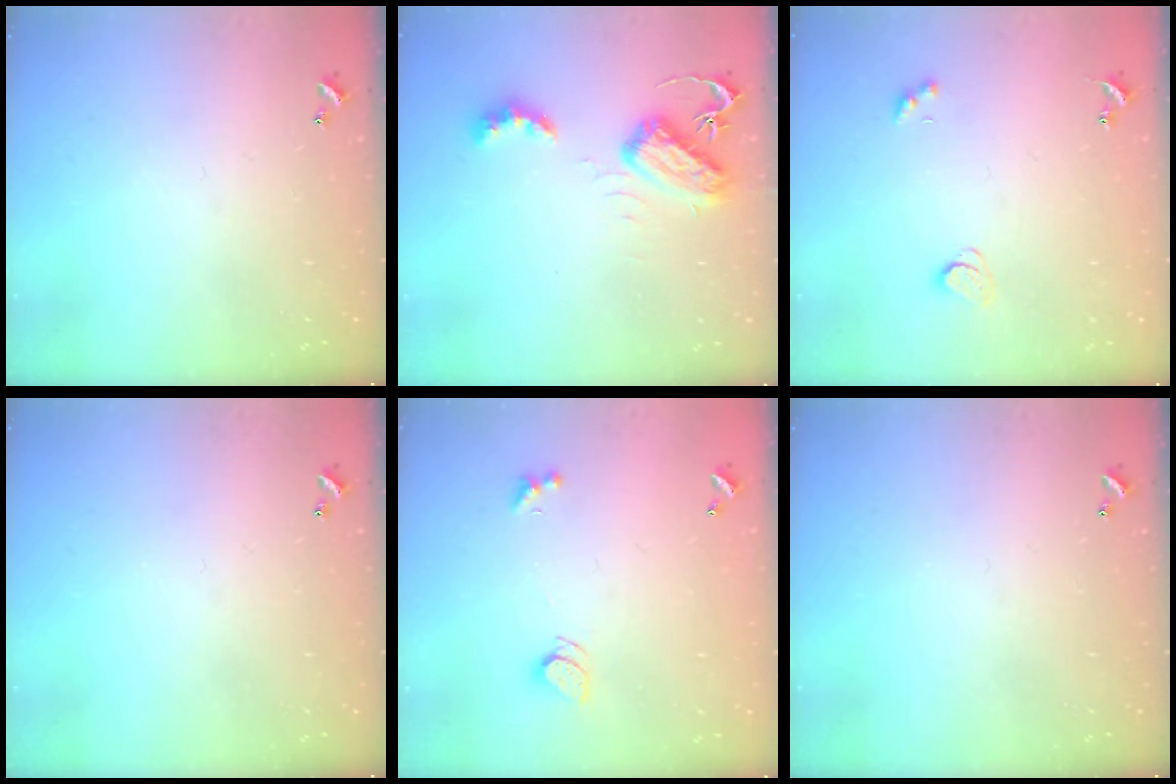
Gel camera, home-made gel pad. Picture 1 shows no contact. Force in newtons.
{"total": 6.7, "press": 6.7, "slide": 0.5}
{"total": 2.2, "press": 2.2, "slide": 0.5}
{"total": 0.0}
{"total": 2.5, "press": 2.4, "slide": 0.6}
{"total": 0.0}